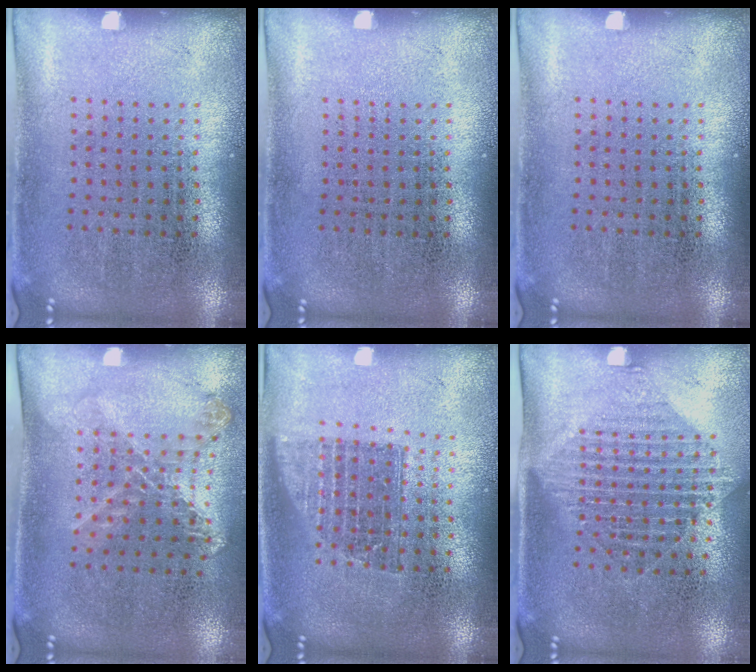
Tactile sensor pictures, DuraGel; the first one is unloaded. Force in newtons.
{"total": 0.0}
{"total": 0.0}
{"total": 1.3, "press": 1.2, "slide": 0.4}
{"total": 1.4, "press": 1.1, "slide": 0.8}
{"total": 1.5, "press": 1.2, "slide": 0.9}